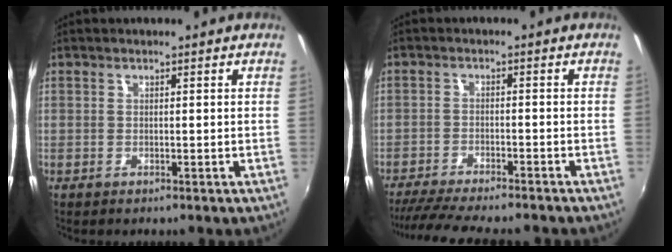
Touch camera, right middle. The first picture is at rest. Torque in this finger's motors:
{"motor_torque": [1.09, -1.05, 0.13, 0.06]}